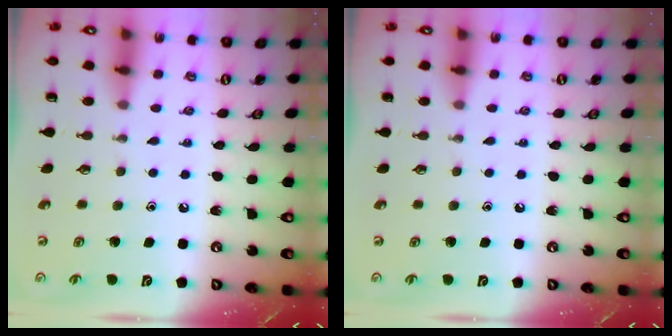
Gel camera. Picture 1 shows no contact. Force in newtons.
{"total": 0.0}